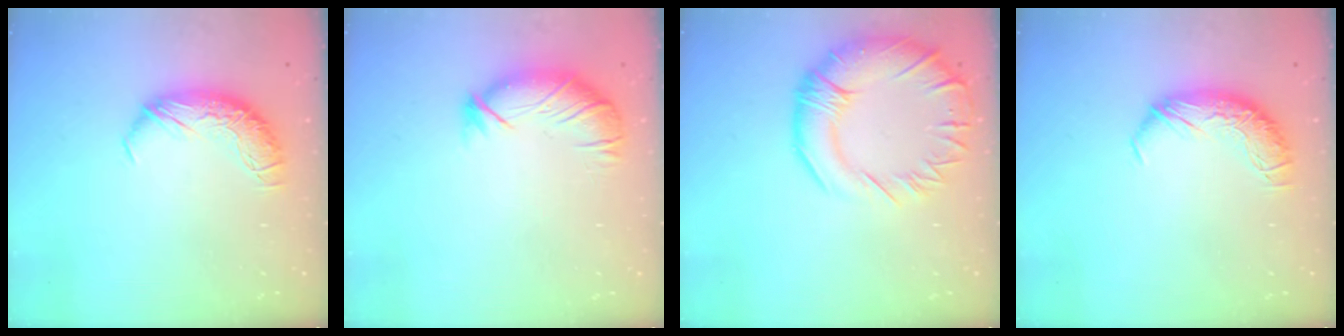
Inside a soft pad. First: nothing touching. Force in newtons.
{"total": 2.9, "press": 2.5, "slide": 1.5}
{"total": 9.6, "press": 9.0, "slide": 3.5}
{"total": 0.0}